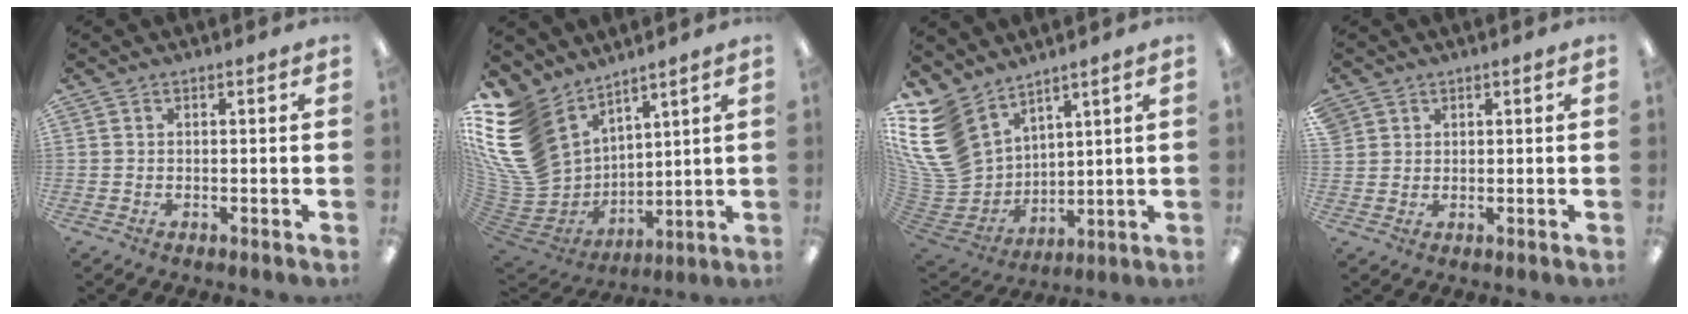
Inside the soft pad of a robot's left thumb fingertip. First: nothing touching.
{"total": 19.7, "force": [9.0, 14.2, 10.1], "torque": [-0.248, -0.059, 0.175]}
{"total": 16.6, "force": [9.7, 11.4, 7.3], "torque": [-0.205, -0.056, 0.188]}
{"total": 2.0, "force": [1.4, 1.5, 0.1], "torque": [-0.005, 0.001, 0.028]}